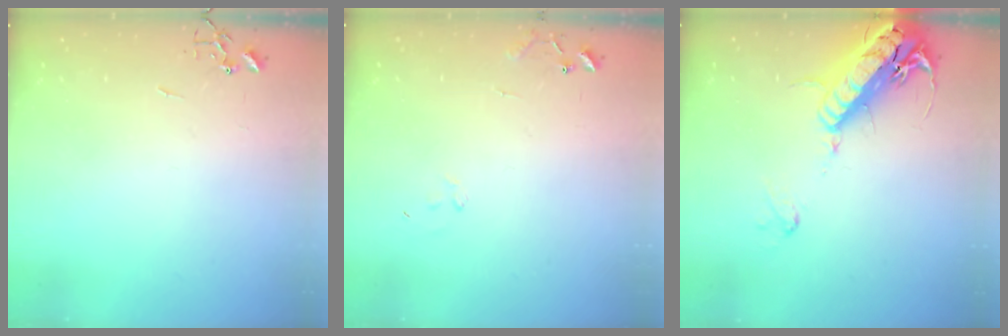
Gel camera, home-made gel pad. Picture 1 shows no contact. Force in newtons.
{"total": 7.6, "press": 7.6, "slide": 0.7}
{"total": 19.9, "press": 19.5, "slide": 3.8}